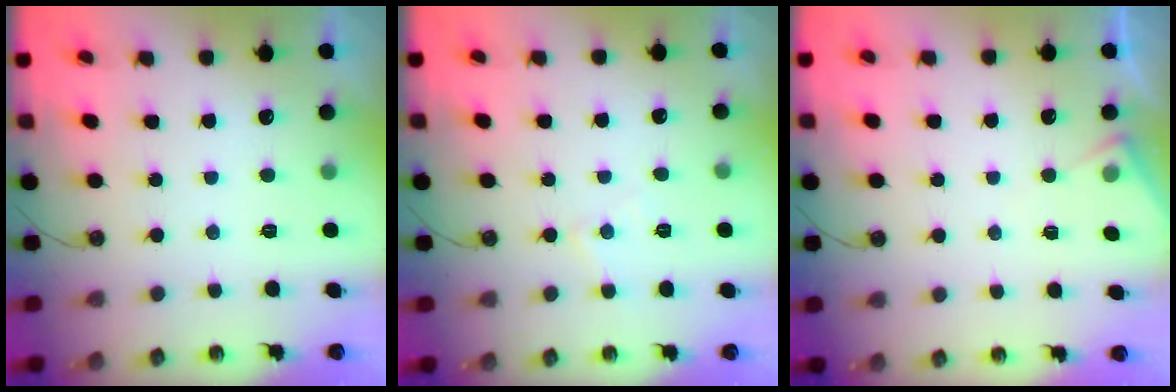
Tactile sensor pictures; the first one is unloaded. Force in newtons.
{"total": 4.9, "press": 4.8, "slide": 0.7}
{"total": 4.9, "press": 4.8, "slide": 0.7}